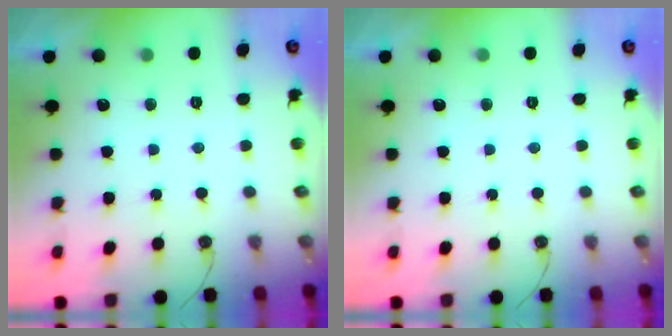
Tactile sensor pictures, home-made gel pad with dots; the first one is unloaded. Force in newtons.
{"total": 0.0}